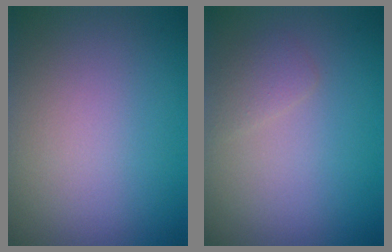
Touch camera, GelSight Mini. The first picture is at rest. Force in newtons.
{"total": 1.2, "press": 1.2, "slide": 0.1}